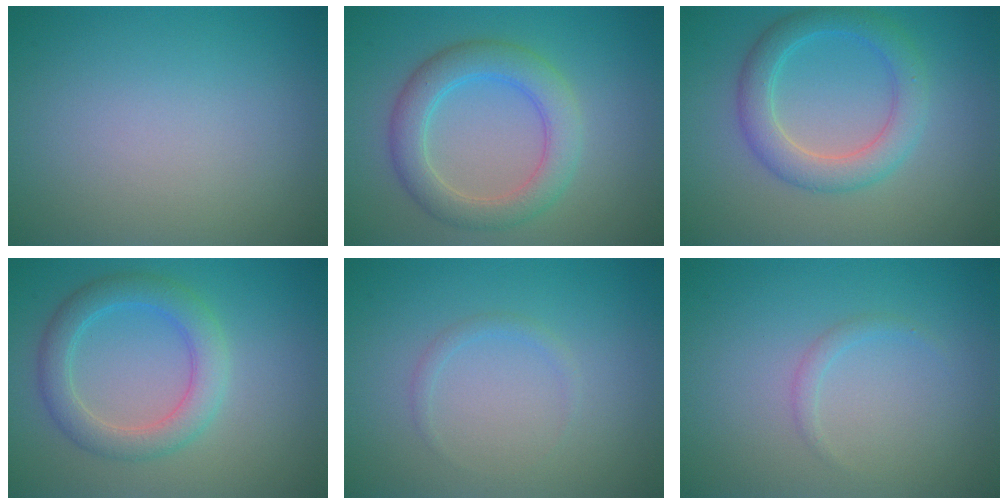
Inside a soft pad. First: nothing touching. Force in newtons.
{"total": 4.6, "press": 4.6, "slide": 0.1}
{"total": 4.1, "press": 4.0, "slide": 0.2}
{"total": 3.9, "press": 3.9, "slide": 0.1}
{"total": 0.8, "press": 0.8, "slide": 0.0}
{"total": 0.9, "press": 0.9, "slide": 0.0}